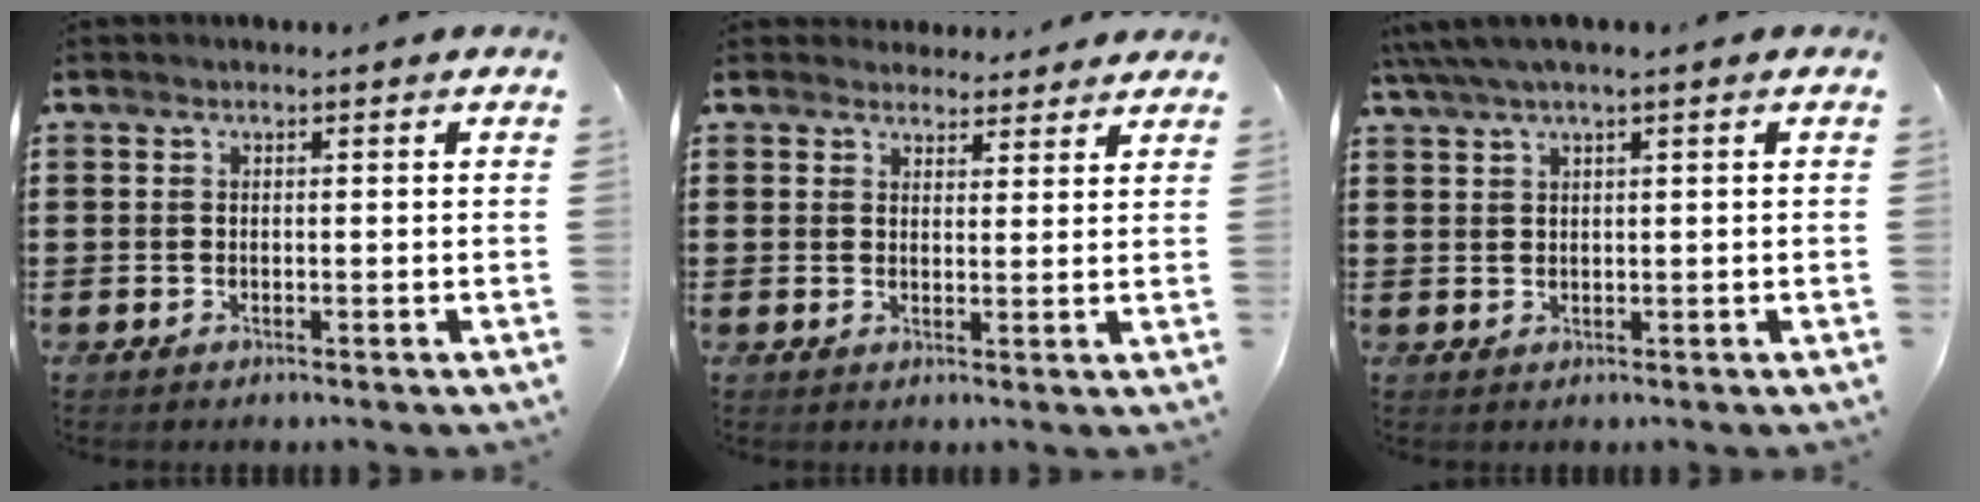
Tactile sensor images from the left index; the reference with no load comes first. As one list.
[{"total": 3.3, "force": [3.2, 1.0, -0.1], "torque": [-0.002, -0.008, 0.059]}, {"total": 2.4, "force": [1.4, 0.1, 2.0], "torque": [-0.040, 0.001, 0.025]}]